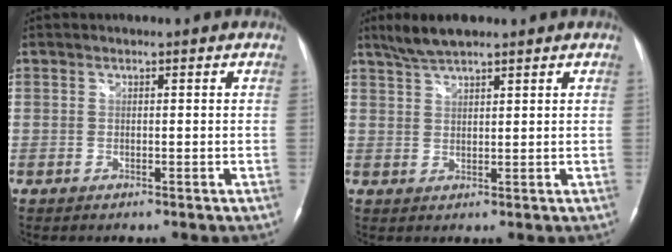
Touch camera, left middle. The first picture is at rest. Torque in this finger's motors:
{"motor_torque": [0.21, -0.08, 0.00, 0.02]}